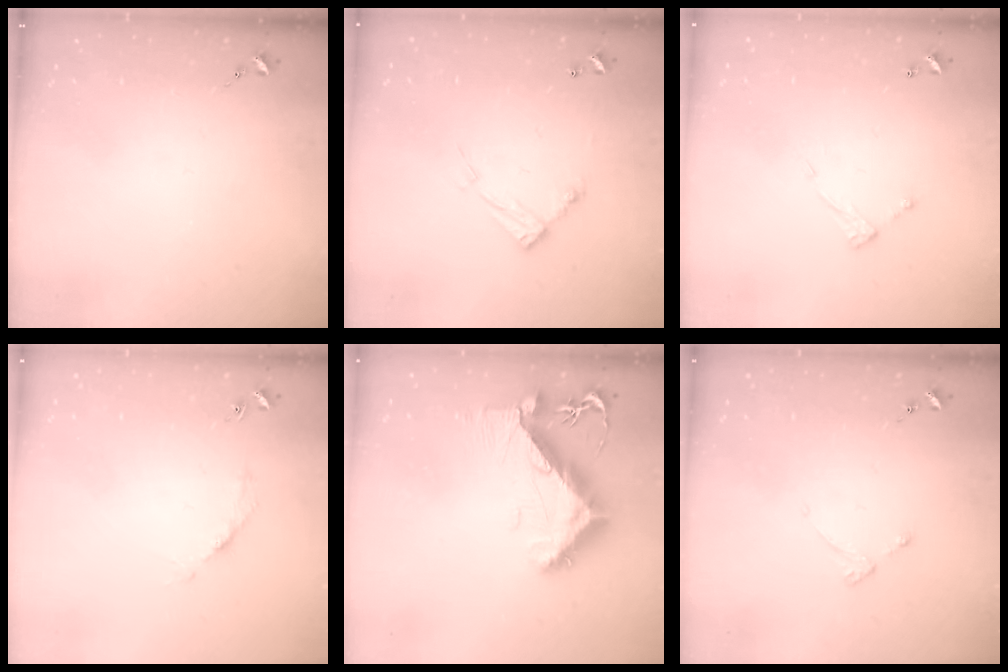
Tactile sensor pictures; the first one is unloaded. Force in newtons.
{"total": 10.4, "press": 10.3, "slide": 0.7}
{"total": 6.4, "press": 6.4, "slide": 0.2}
{"total": 2.7, "press": 2.7, "slide": 0.4}
{"total": 11.4, "press": 11.4, "slide": 1.2}
{"total": 2.6, "press": 2.6, "slide": 0.5}